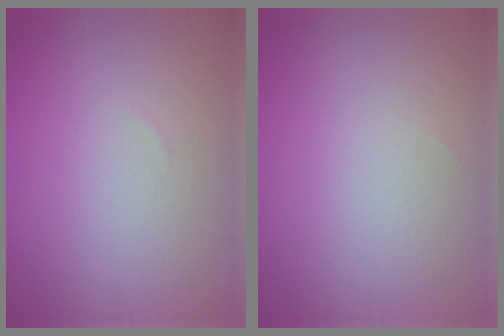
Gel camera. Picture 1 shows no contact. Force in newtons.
{"total": 0.0}